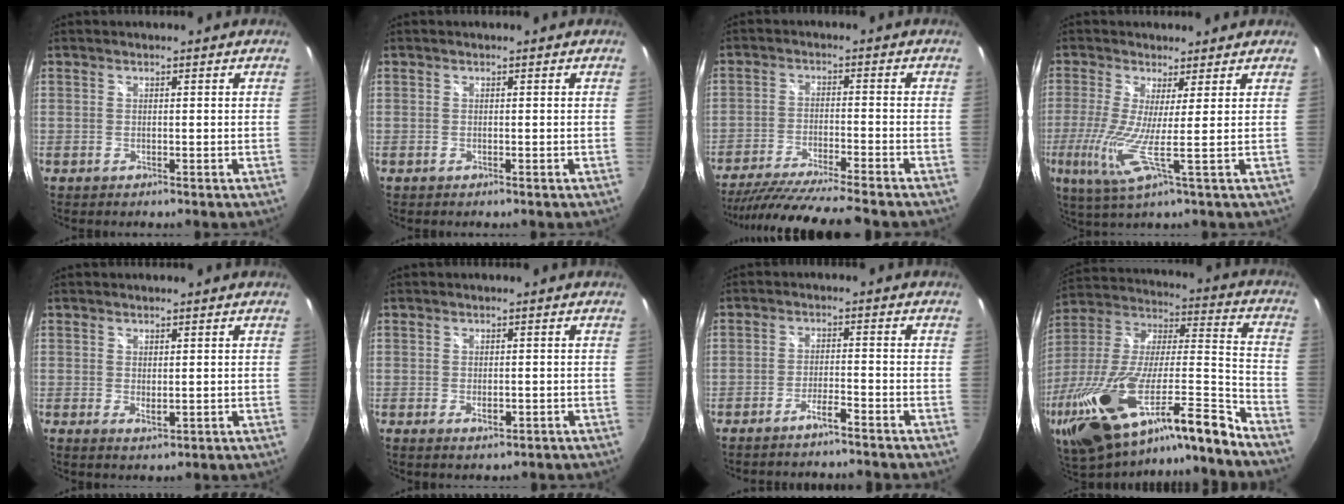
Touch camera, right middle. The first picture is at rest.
{"total": 0.0}
{"total": 15.0, "force": [-13.3, -0.9, 6.8], "torque": [-0.141, -0.025, -0.218]}
{"total": 7.3, "force": [-0.6, -1.0, 7.2], "torque": [-0.165, -0.017, -0.022]}
{"total": 1.8, "force": [0.1, 0.9, 1.6], "torque": [-0.025, -0.002, 0.004]}
{"total": 2.3, "force": [-1.0, 1.2, 1.7], "torque": [-0.027, -0.003, -0.013]}
{"total": 3.8, "force": [-3.5, -0.3, 1.5], "torque": [-0.048, 0.004, -0.058]}
{"total": 29.7, "force": [-20.0, 5.1, 21.3], "torque": [-0.369, -0.065, -0.336]}